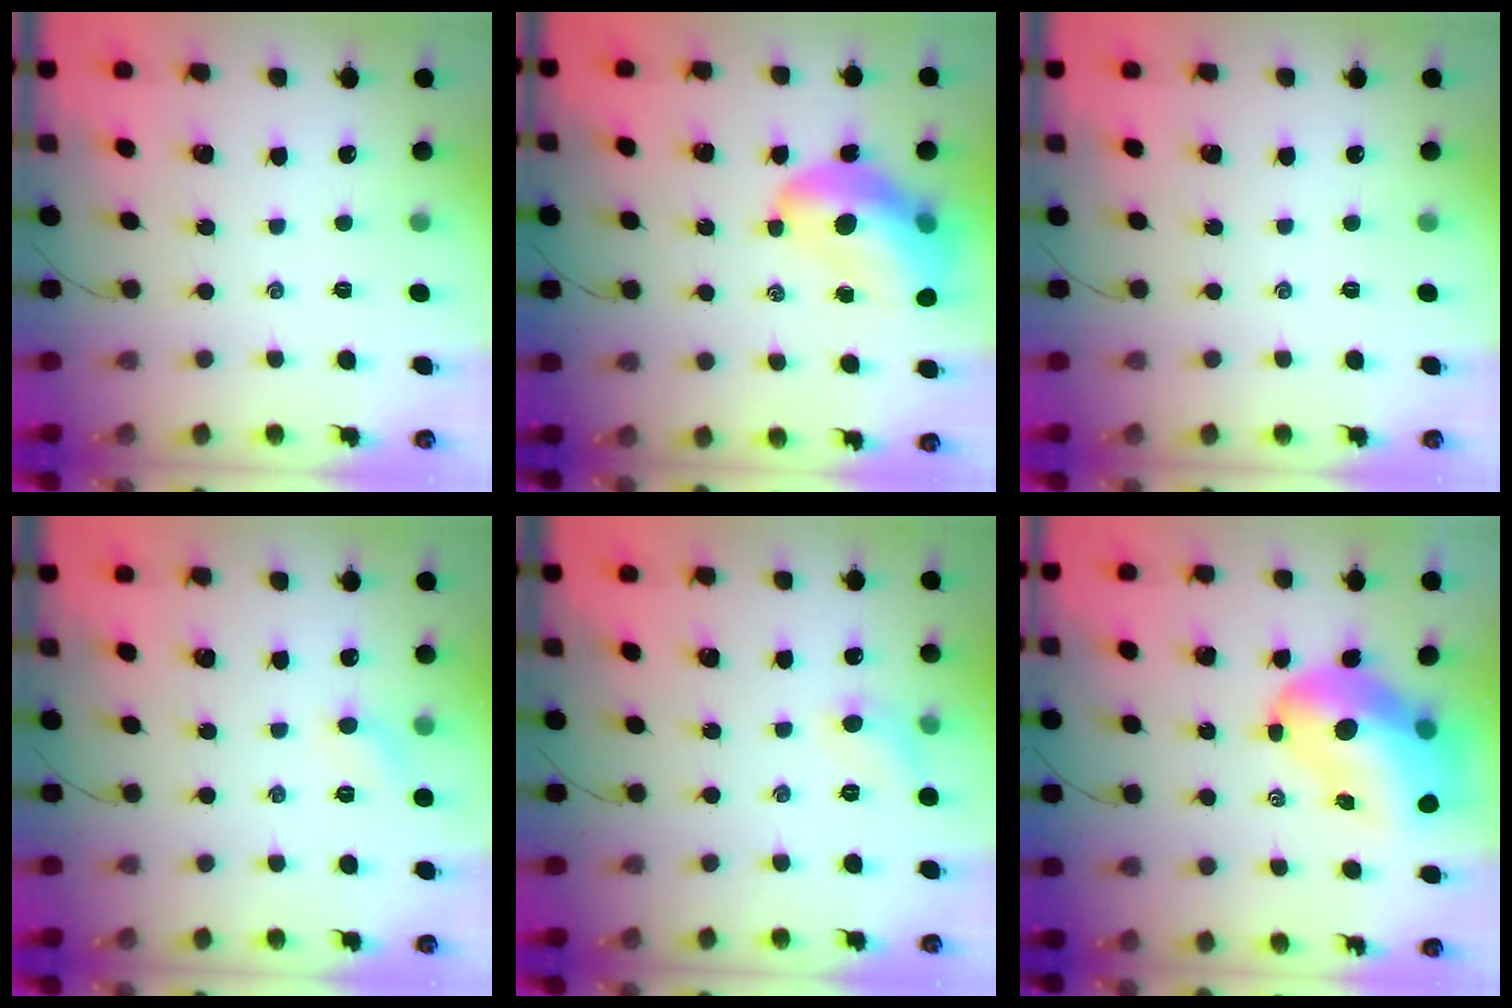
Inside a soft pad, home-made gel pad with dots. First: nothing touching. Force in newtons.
{"total": 14.5, "press": 13.8, "slide": 4.3}
{"total": 0.0}
{"total": 5.4, "press": 5.1, "slide": 1.5}
{"total": 5.5, "press": 5.2, "slide": 1.7}
{"total": 19.0, "press": 18.2, "slide": 5.6}